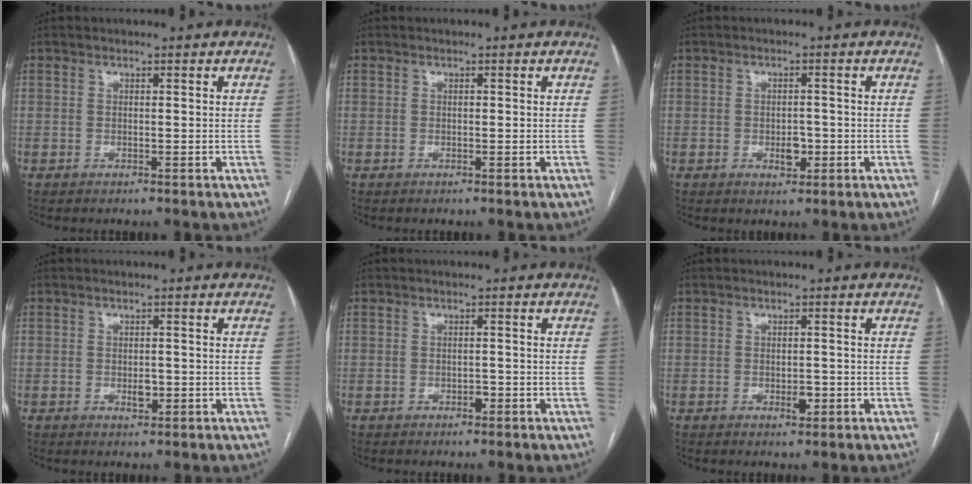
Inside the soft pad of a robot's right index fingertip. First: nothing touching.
{"total": 0.0}
{"total": 2.7, "force": [-0.8, 1.5, 2.1], "torque": [-0.030, 0.003, -0.007]}
{"total": 1.9, "force": [-0.5, 0.9, 1.6], "torque": [-0.027, 0.000, -0.004]}
{"total": 1.1, "force": [-0.6, 0.6, 0.8], "torque": [-0.010, 0.002, -0.008]}
{"total": 1.9, "force": [-0.6, 0.9, 1.6], "torque": [-0.023, 0.001, -0.007]}